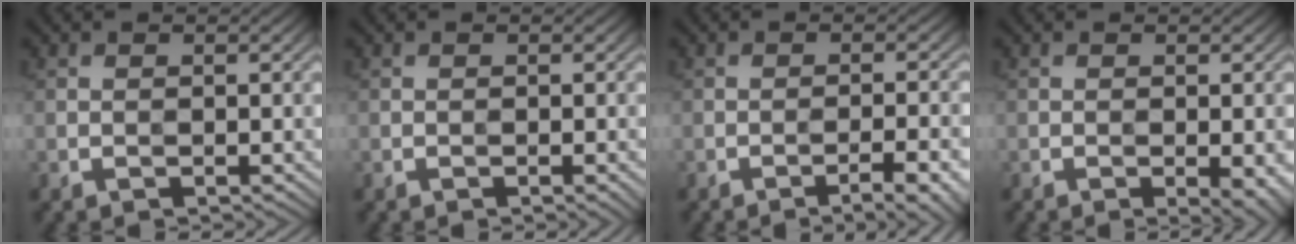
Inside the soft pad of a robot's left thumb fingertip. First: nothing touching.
{"total": 0.7, "force": [-0.3, 0.1, 0.6], "torque": [-0.010, -0.002, -0.005]}
{"total": 5.8, "force": [-3.7, 0.9, 4.3], "torque": [-0.064, 0.013, -0.053]}
{"total": 3.1, "force": [-1.2, 0.6, 2.8], "torque": [-0.042, -0.003, -0.013]}